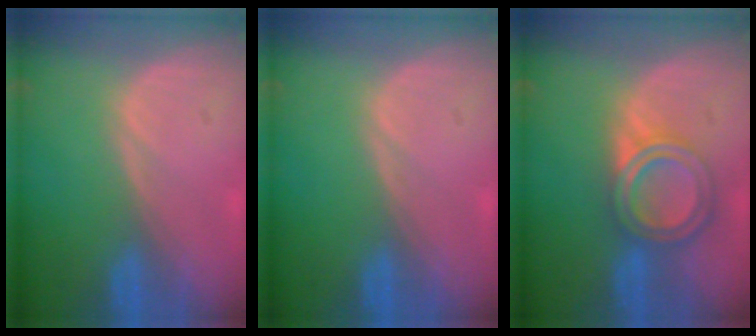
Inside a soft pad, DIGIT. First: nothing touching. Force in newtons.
{"total": 0.0}
{"total": 6.6, "press": 5.8, "slide": 3.1}